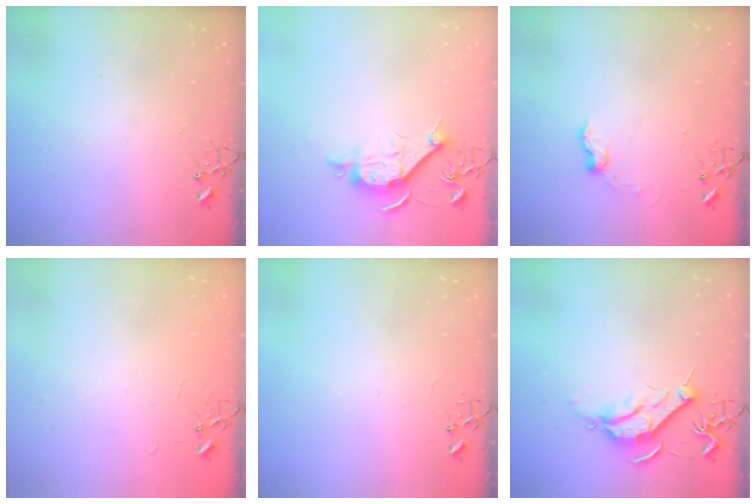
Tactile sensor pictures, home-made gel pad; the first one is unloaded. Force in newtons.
{"total": 9.5, "press": 9.5, "slide": 0.9}
{"total": 7.8, "press": 7.8, "slide": 0.8}
{"total": 1.8, "press": 1.8, "slide": 0.2}
{"total": 0.0}
{"total": 9.1, "press": 9.0, "slide": 0.8}